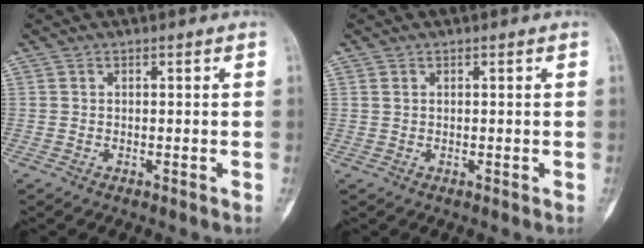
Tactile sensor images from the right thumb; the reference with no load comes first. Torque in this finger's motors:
{"motor_torque": [-0.55, 0.24, 0.33, 0.03, -0.05]}